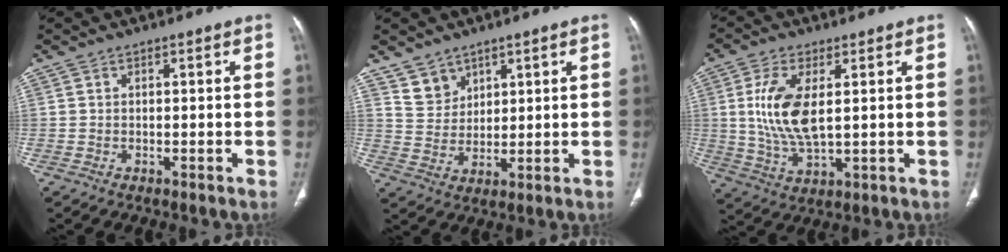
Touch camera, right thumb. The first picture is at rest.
{"total": 5.1, "force": [3.8, 3.5, 0.5], "torque": [0.017, -0.034, 0.078]}
{"total": 11.0, "force": [1.9, 5.0, 9.7], "torque": [-0.203, -0.014, 0.042]}